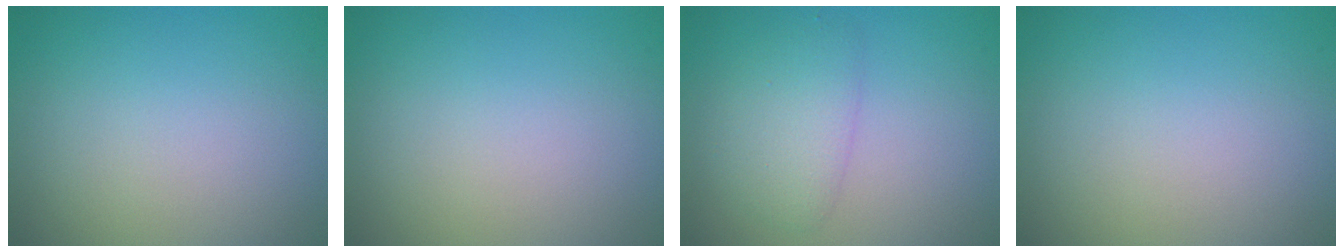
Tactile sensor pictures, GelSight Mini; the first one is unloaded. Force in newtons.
{"total": 0.0}
{"total": 2.6, "press": 2.6, "slide": 0.1}
{"total": 0.0}